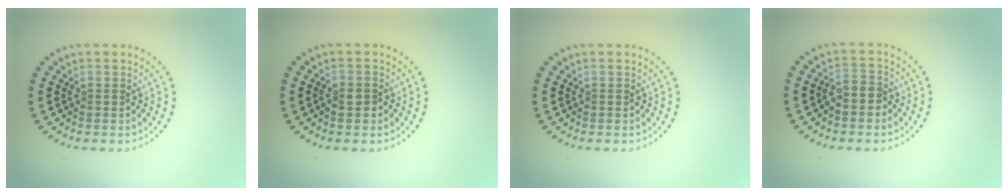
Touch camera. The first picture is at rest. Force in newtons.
{"total": 1.5, "press": 1.4, "slide": 0.5}
{"total": 0.0}
{"total": 2.0, "press": 1.7, "slide": 1.0}